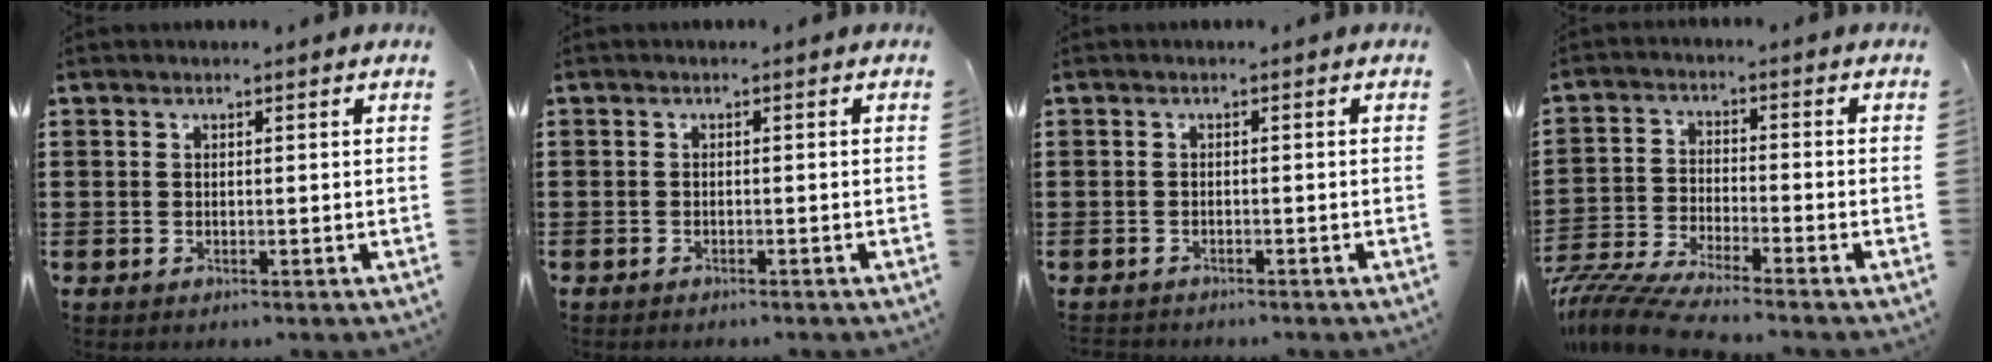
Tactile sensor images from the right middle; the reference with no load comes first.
{"total": 0.6, "force": [-0.6, 0.1, 0.1], "torque": [-0.003, -0.001, -0.013]}
{"total": 0.8, "force": [-0.8, 0.0, -0.1], "torque": [-0.001, 0.000, -0.018]}
{"total": 6.3, "force": [-5.9, 0.0, 2.1], "torque": [-0.058, -0.015, -0.120]}